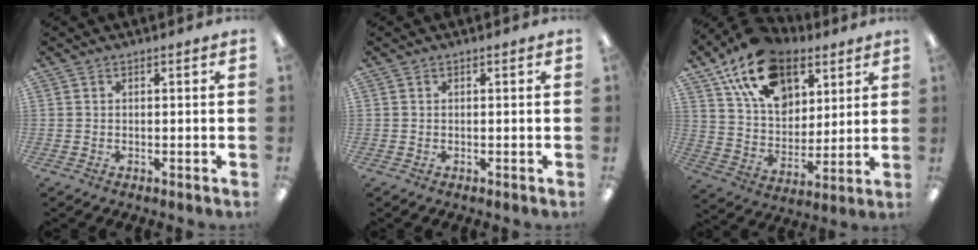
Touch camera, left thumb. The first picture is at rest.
{"total": 0.0}
{"total": 18.6, "force": [11.5, 12.0, 8.5], "torque": [-0.151, -0.049, 0.213]}